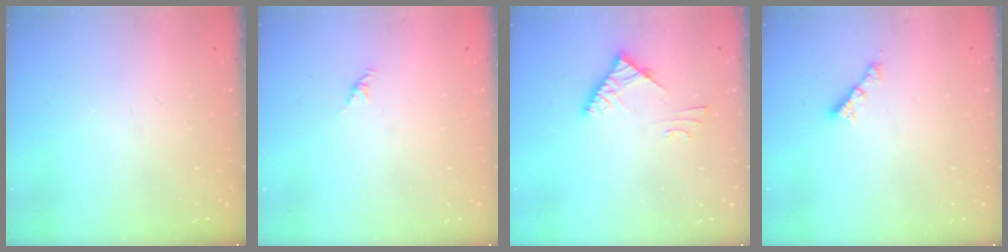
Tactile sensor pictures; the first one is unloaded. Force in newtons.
{"total": 2.1, "press": 2.0, "slide": 0.7}
{"total": 4.4, "press": 4.3, "slide": 0.8}
{"total": 2.4, "press": 2.4, "slide": 0.3}